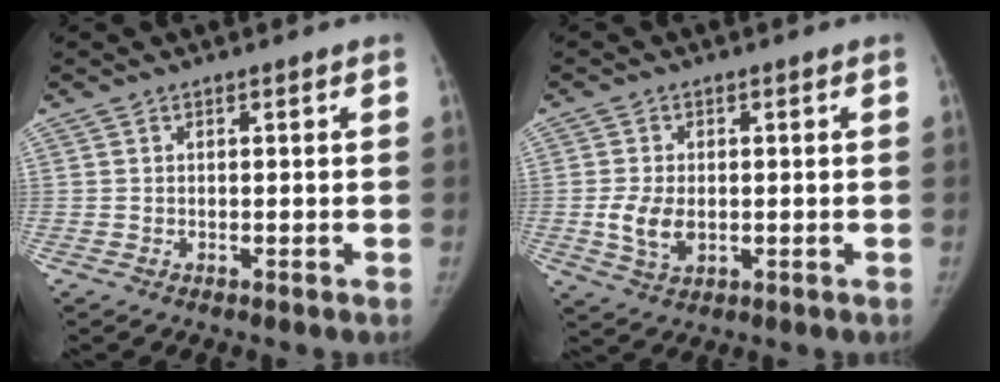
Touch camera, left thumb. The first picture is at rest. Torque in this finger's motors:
{"motor_torque": [0.04, 0.09, 0.31, 0.06, 0.03]}